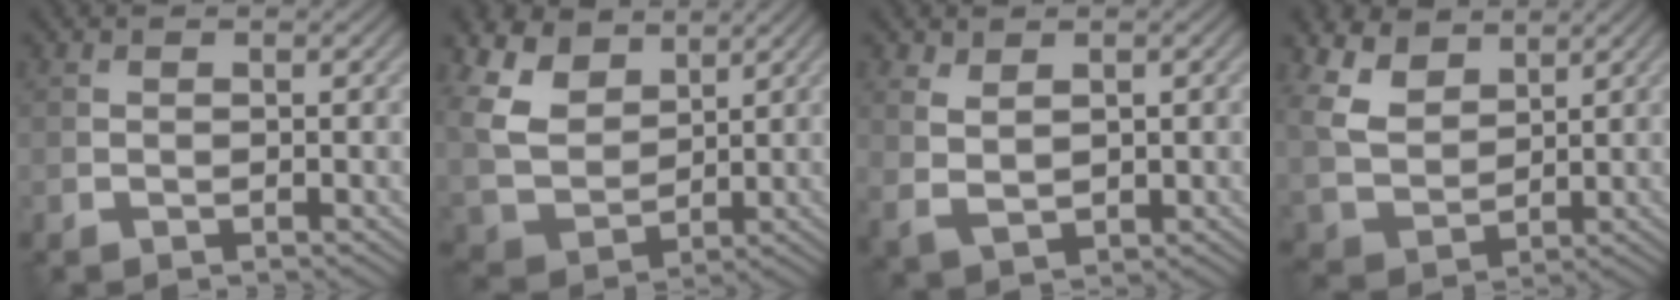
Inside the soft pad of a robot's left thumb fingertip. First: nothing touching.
{"total": 9.2, "force": [4.6, 6.0, 5.2], "torque": [-0.148, 0.004, 0.085]}
{"total": 3.2, "force": [1.6, 1.9, 2.1], "torque": [-0.051, -0.006, 0.039]}
{"total": 7.4, "force": [4.4, 4.4, 4.0], "torque": [-0.116, -0.001, 0.088]}